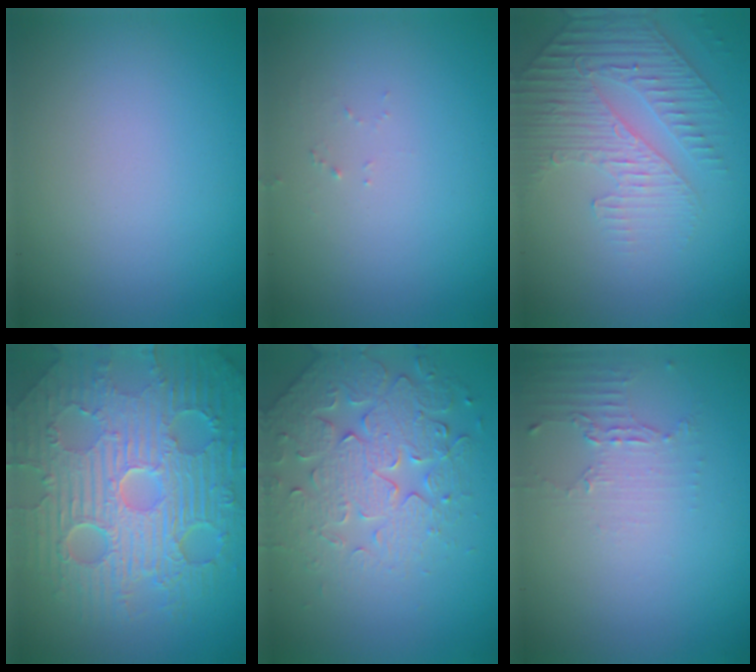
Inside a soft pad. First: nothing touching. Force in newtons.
{"total": 0.7, "press": 0.7, "slide": 0.1}
{"total": 4.7, "press": 3.3, "slide": 3.4}
{"total": 11.8, "press": 7.5, "slide": 9.0}
{"total": 4.8, "press": 4.7, "slide": 1.1}
{"total": 2.0, "press": 1.5, "slide": 1.4}